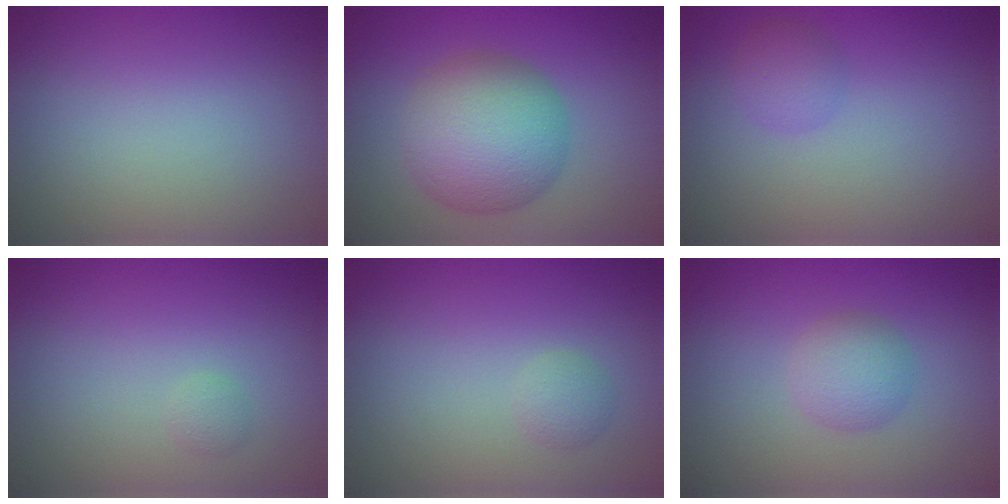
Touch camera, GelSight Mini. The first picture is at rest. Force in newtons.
{"total": 8.5, "press": 8.5, "slide": 0.3}
{"total": 1.8, "press": 1.8, "slide": 0.1}
{"total": 0.7, "press": 0.7, "slide": 0.0}
{"total": 1.2, "press": 1.1, "slide": 0.1}
{"total": 2.7, "press": 2.7, "slide": 0.0}